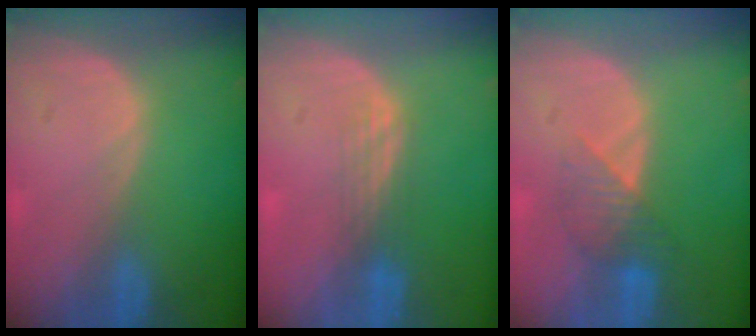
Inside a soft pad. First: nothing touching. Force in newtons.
{"total": 3.0, "press": 2.5, "slide": 1.6}
{"total": 3.9, "press": 3.8, "slide": 1.1}